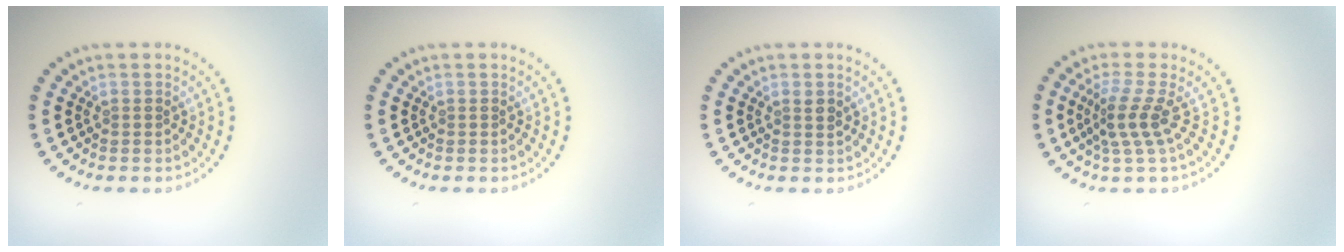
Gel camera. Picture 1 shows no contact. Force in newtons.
{"total": 0.0}
{"total": 0.8, "press": 0.7, "slide": 0.4}
{"total": 2.9, "press": 1.9, "slide": 2.2}